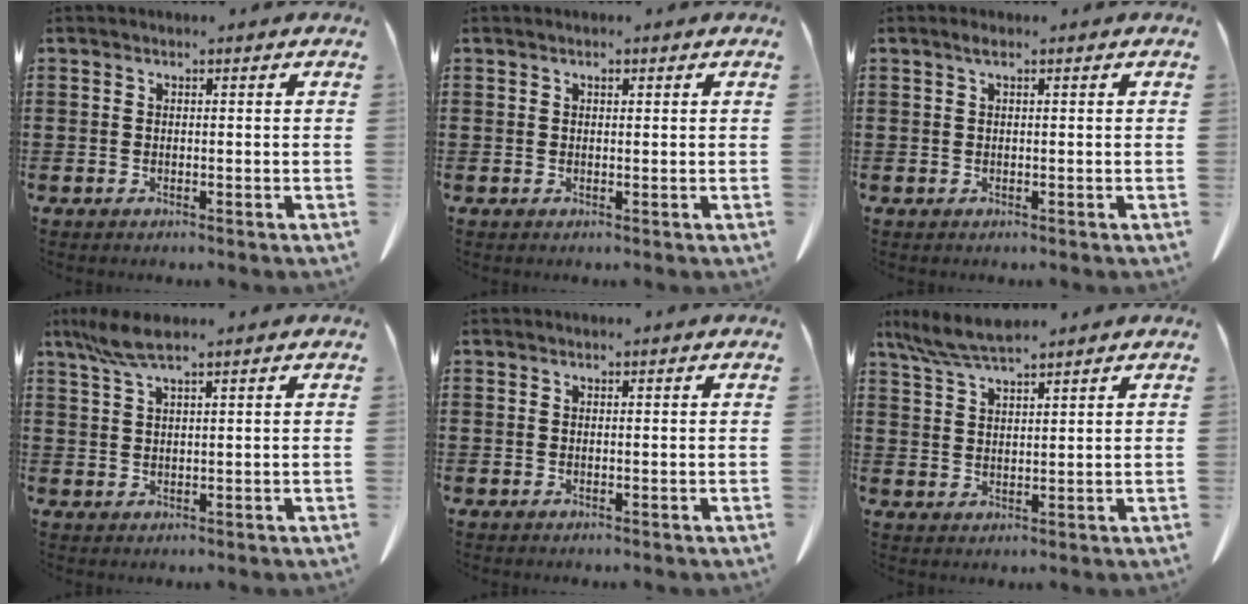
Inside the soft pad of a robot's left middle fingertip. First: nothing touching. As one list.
[{"total": 0.6, "force": [0.4, 0.2, 0.4], "torque": [-0.010, 0.002, 0.007]}, {"total": 0.9, "force": [0.4, 0.1, 0.8], "torque": [-0.017, 0.002, 0.007]}, {"total": 4.9, "force": [3.4, 0.8, 3.5], "torque": [-0.084, -0.005, 0.060]}, {"total": 0.0}, {"total": 5.8, "force": [4.8, 0.7, 3.2], "torque": [-0.075, -0.013, 0.090]}]